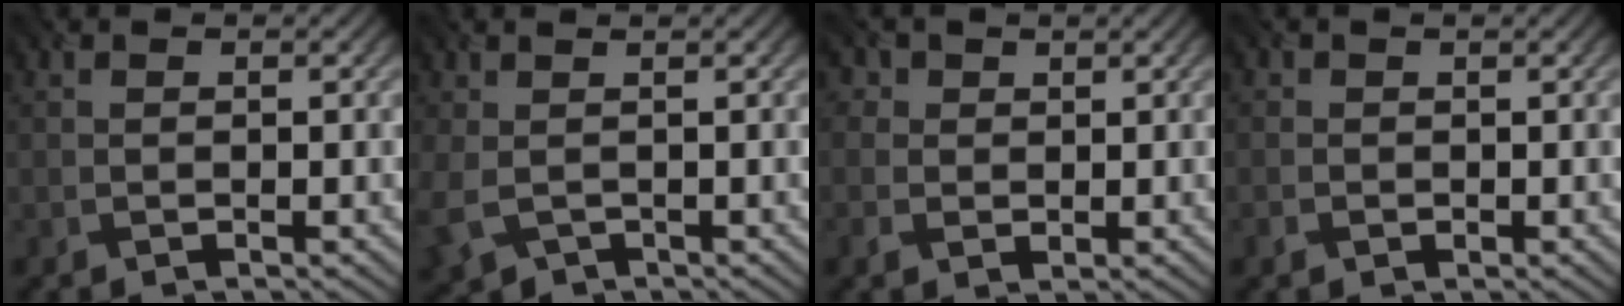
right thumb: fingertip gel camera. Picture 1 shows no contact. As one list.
[{"total": 3.9, "force": [-0.5, 2.4, 3.0], "torque": [-0.083, -0.010, -0.009]}, {"total": 2.6, "force": [0.7, 2.3, 1.0], "torque": [-0.026, 0.000, 0.010]}, {"total": 1.2, "force": [-0.3, 1.0, 0.4], "torque": [-0.010, -0.003, -0.009]}]